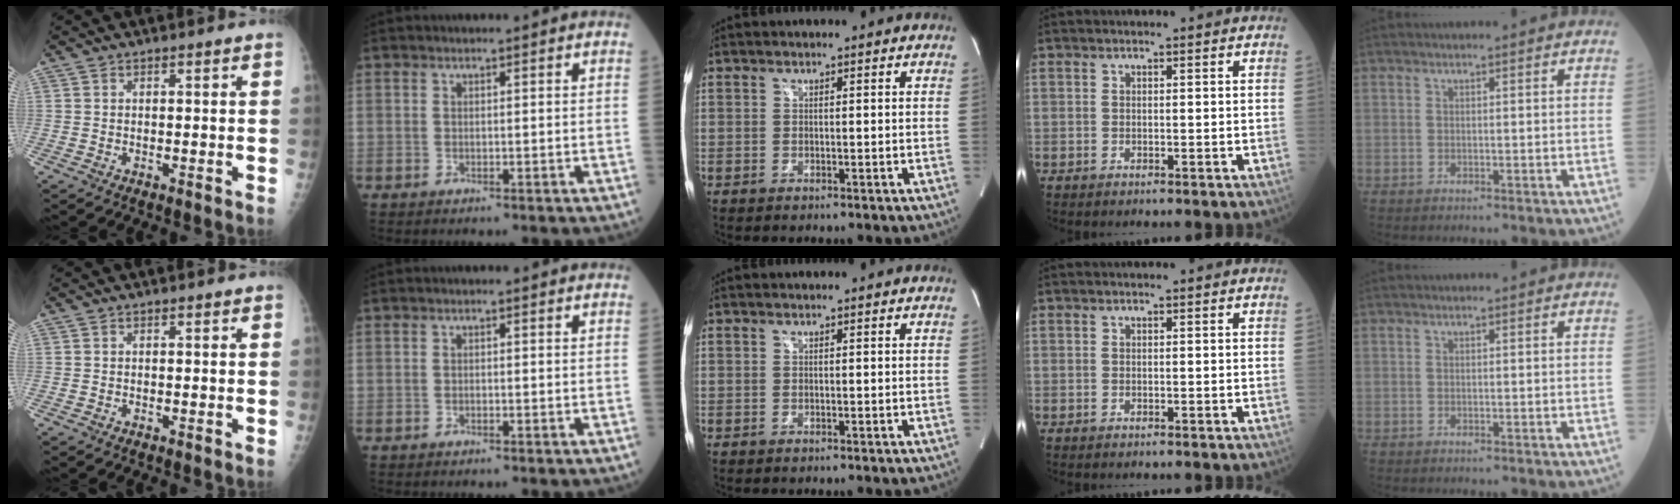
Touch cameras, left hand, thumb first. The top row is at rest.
{}